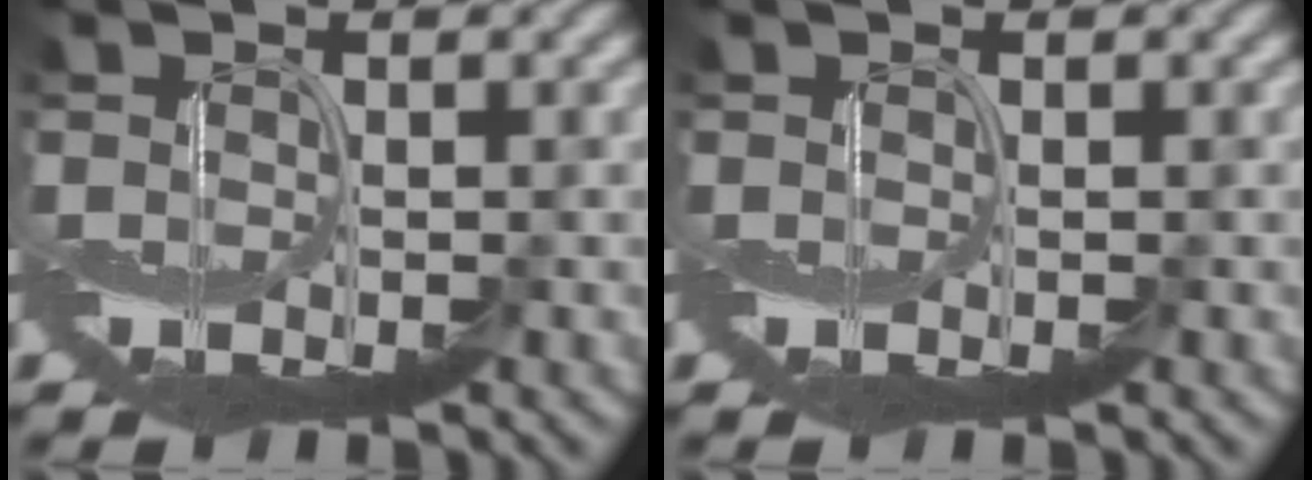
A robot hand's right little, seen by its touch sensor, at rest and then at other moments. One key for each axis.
{"total": 0.0}